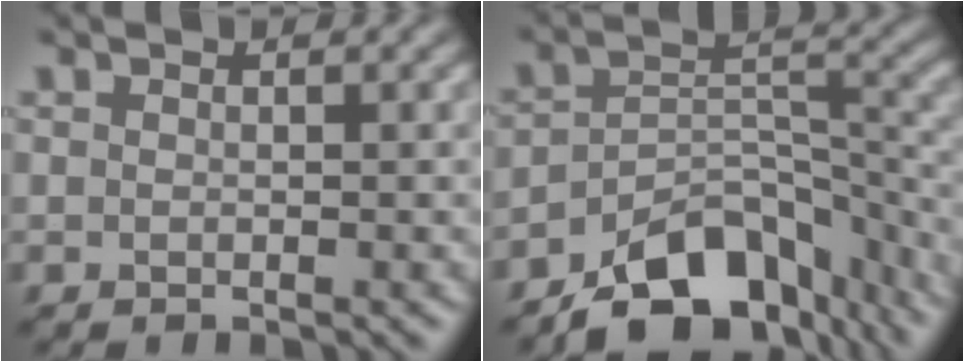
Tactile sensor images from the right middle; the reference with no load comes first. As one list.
[{"total": 11.0, "force": [-8.1, 5.1, 5.3], "torque": [-0.075, -0.002, -0.136]}]